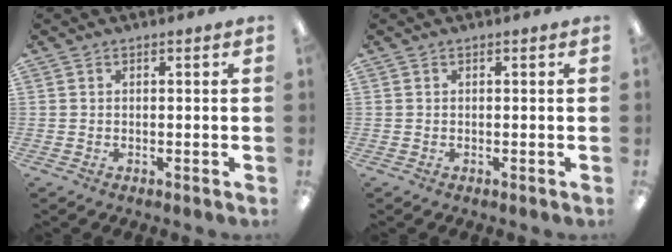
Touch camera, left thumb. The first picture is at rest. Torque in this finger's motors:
{"motor_torque": [0.00, 0.00, -0.05, -0.05, 0.00]}